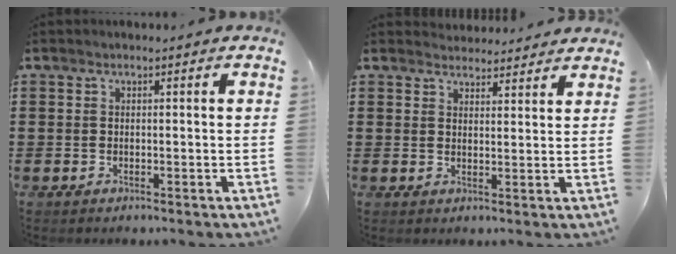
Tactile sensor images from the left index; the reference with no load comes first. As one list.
[{"total": 2.9, "force": [2.9, 0.5, -0.1], "torque": [-0.006, -0.008, 0.055]}]